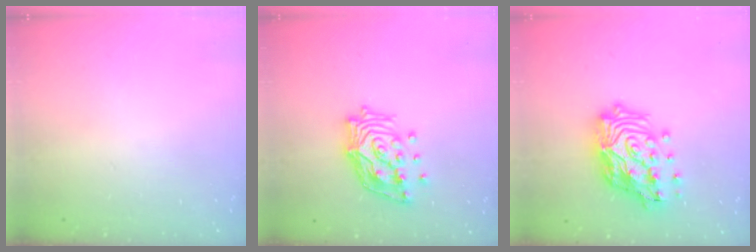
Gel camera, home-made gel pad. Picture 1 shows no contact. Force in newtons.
{"total": 18.2, "press": 18.0, "slide": 2.7}
{"total": 20.6, "press": 20.5, "slide": 2.7}